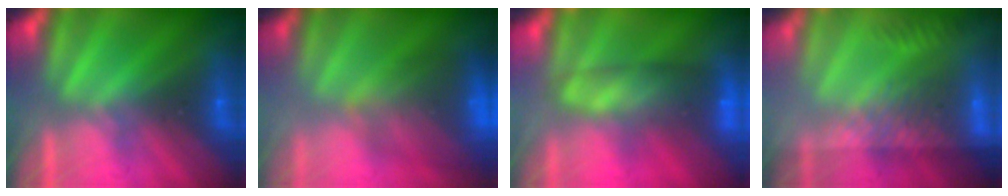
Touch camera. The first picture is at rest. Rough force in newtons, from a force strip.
{"total": 8.5}
{"total": 8.4}
{"total": 6.4}